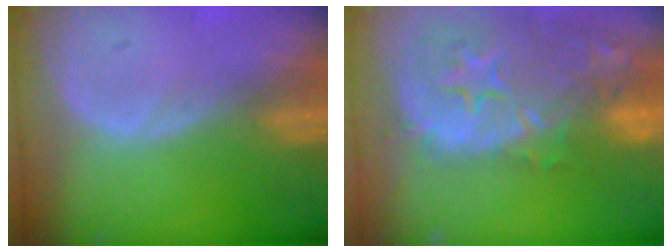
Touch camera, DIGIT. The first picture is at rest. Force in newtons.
{"total": 15.3, "press": 12.2, "slide": 9.3}